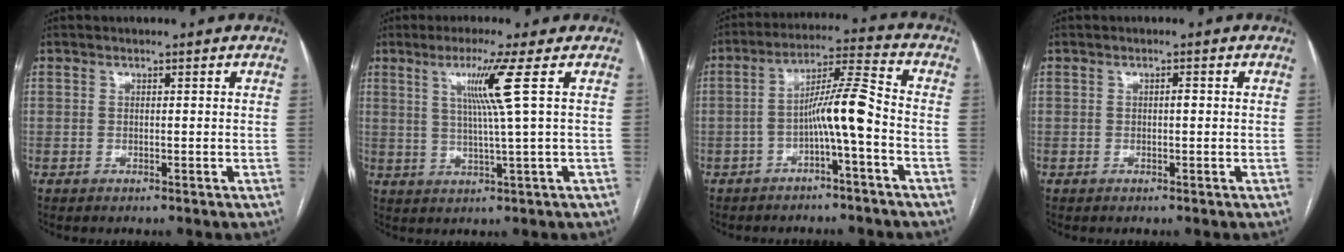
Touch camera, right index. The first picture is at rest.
{"total": 6.9, "force": [2.3, -2.2, 6.1], "torque": [-0.117, -0.007, 0.048]}
{"total": 7.9, "force": [-2.6, -0.1, 7.4], "torque": [-0.130, 0.026, -0.045]}
{"total": 0.8, "force": [0.0, 0.2, 0.7], "torque": [-0.010, 0.002, -0.002]}